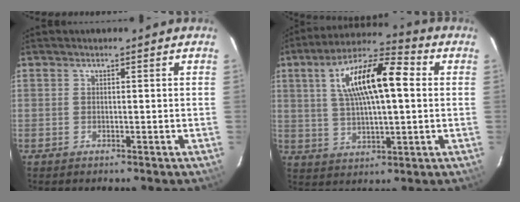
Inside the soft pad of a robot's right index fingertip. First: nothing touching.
{"total": 16.0, "force": [3.9, 5.4, 14.5], "torque": [-0.259, 0.028, 0.063]}